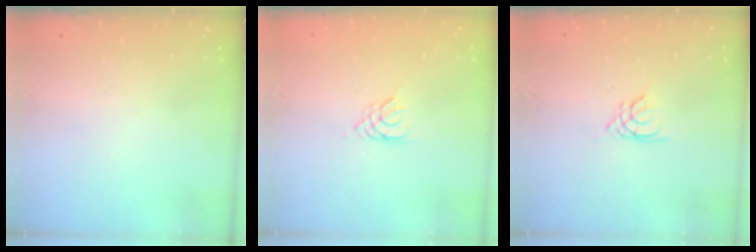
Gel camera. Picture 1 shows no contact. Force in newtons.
{"total": 2.1, "press": 2.1, "slide": 0.4}
{"total": 2.6, "press": 2.6, "slide": 0.3}